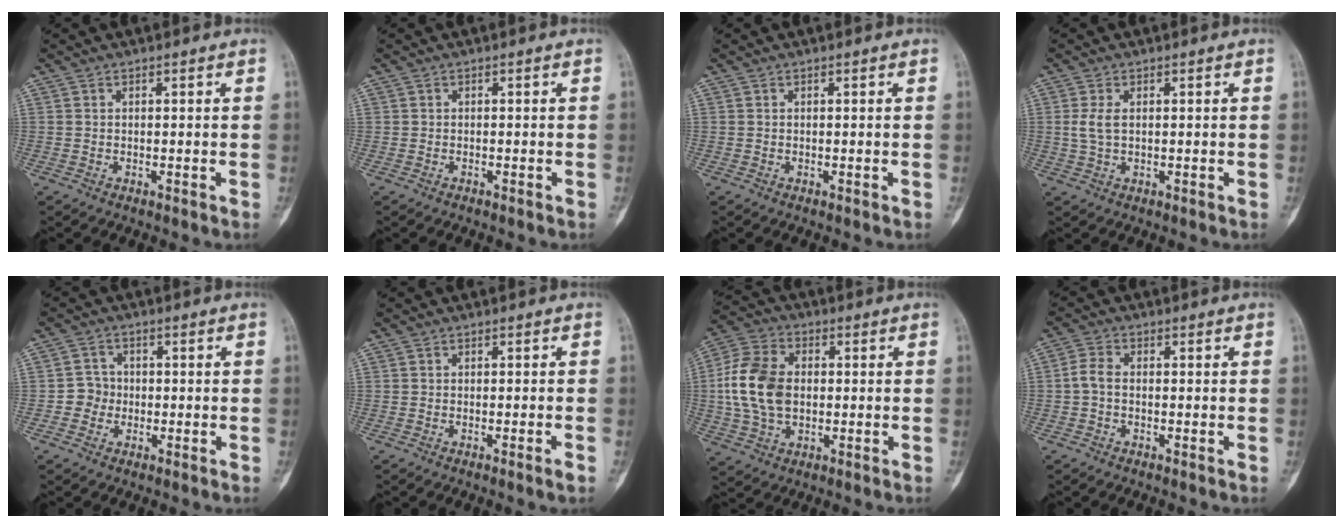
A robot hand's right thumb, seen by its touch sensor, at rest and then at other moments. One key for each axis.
{"total": 0.0}
{"total": 0.0}
{"total": 3.2, "fx": 0.5, "fy": 1.5, "fz": 2.8, "tx": -0.072, "ty": 0.002, "tz": 0.014}
{"total": 3.5, "fx": -0.8, "fy": 3.3, "fz": 0.6, "tx": 0.011, "ty": 0.011, "tz": -0.022}
{"total": 1.3, "fx": -0.8, "fy": -0.2, "fz": 1.0, "tx": -0.018, "ty": -0.002, "tz": -0.015}
{"total": 13.5, "fx": 0.1, "fy": 9.2, "fz": 9.9, "tx": -0.192, "ty": 0.016, "tz": 0.001}
{"total": 3.0, "fx": -0.5, "fy": 1.9, "fz": 2.3, "tx": -0.047, "ty": 0.008, "tz": -0.018}